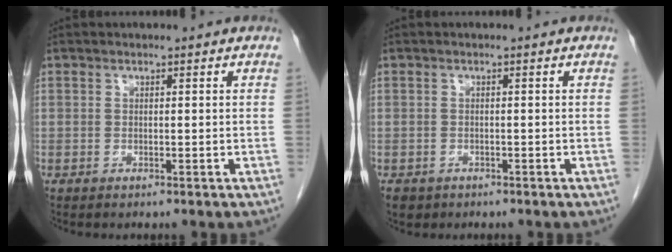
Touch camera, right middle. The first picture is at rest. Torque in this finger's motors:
{"motor_torque": [0.43, -0.05, -0.03, 0.01]}